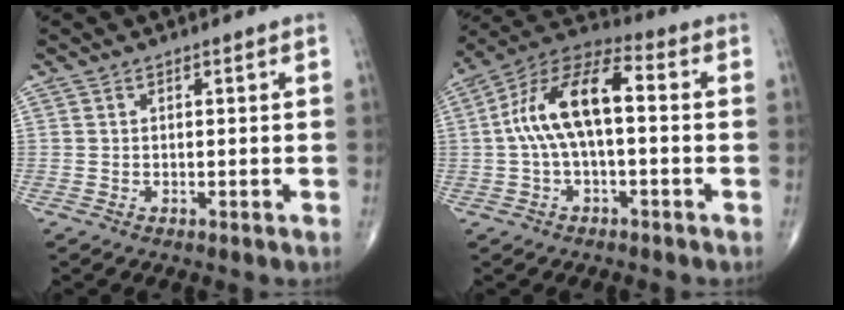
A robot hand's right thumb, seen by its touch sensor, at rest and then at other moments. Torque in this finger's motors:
{"motor_torque": [0.22, 0.23, 0.48, 0.00, 0.38]}